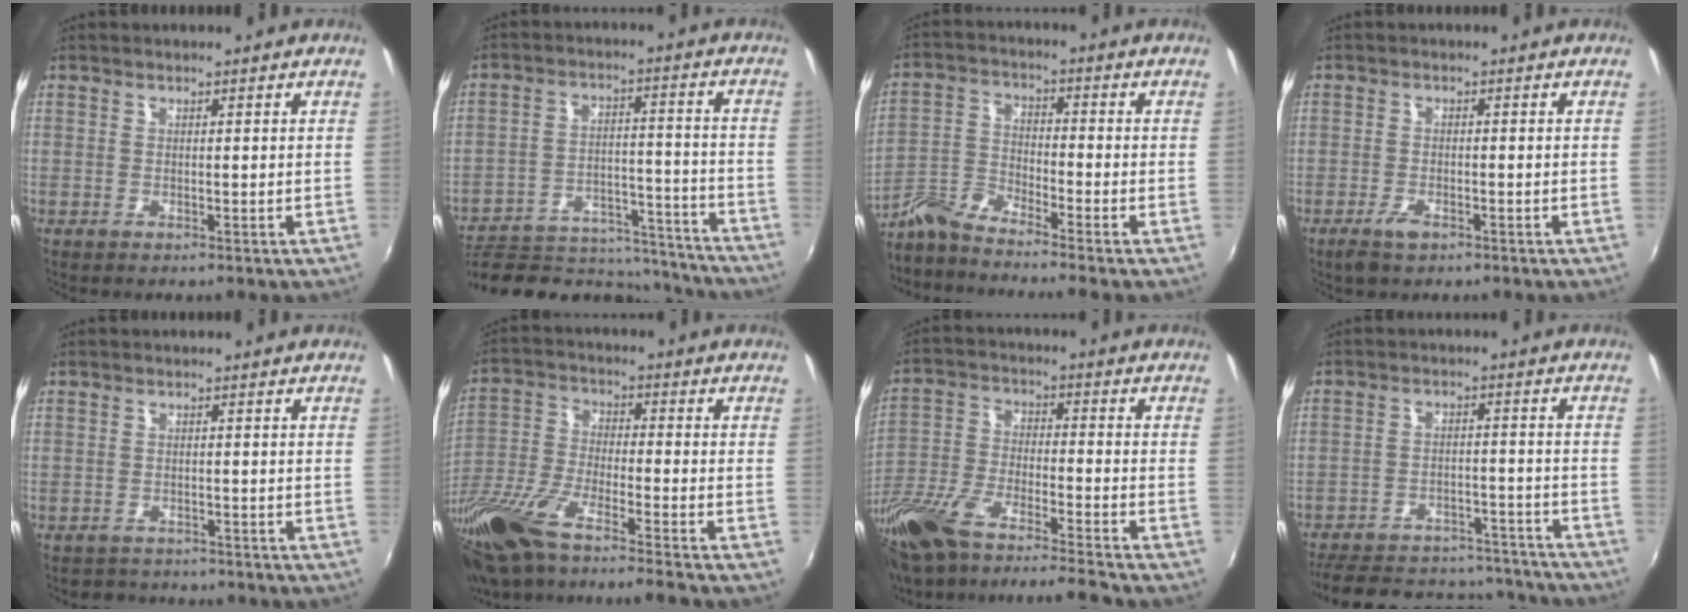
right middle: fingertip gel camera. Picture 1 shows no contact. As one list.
[{"total": 22.2, "force": [-19.4, 8.0, 7.0], "torque": [-0.136, 0.025, -0.252]}, {"total": 5.7, "force": [-5.3, -0.2, 2.2], "torque": [-0.048, -0.004, -0.115]}, {"total": 3.5, "force": [-2.3, 1.4, 2.1], "torque": [-0.051, -0.008, -0.044]}, {"total": 3.4, "force": [-2.9, 1.6, -0.1], "torque": [-0.010, 0.002, -0.049]}, {"total": 18.5, "force": [-14.5, 2.4, 11.2], "torque": [-0.238, -0.054, -0.275]}, {"total": 19.3, "force": [-16.2, 1.9, 10.2], "torque": [-0.218, -0.048, -0.296]}, {"total": 24.7, "force": [-21.2, 9.1, 8.8], "torque": [-0.189, 0.028, -0.262]}]